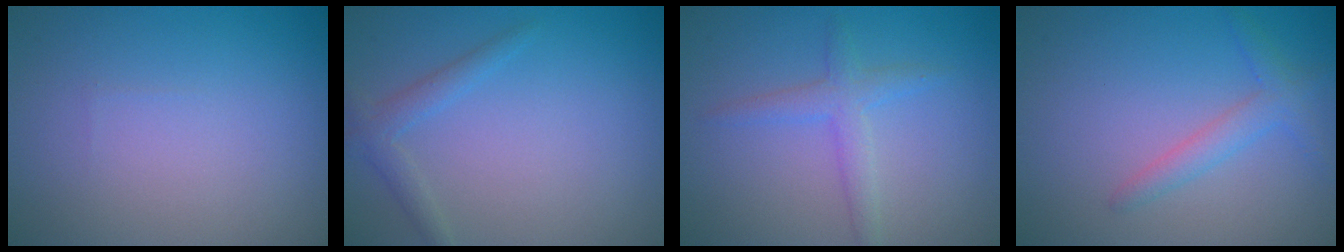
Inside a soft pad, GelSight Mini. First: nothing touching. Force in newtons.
{"total": 1.7, "press": 1.7, "slide": 0.1}
{"total": 2.2, "press": 2.2, "slide": 0.1}
{"total": 2.2, "press": 2.2, "slide": 0.1}